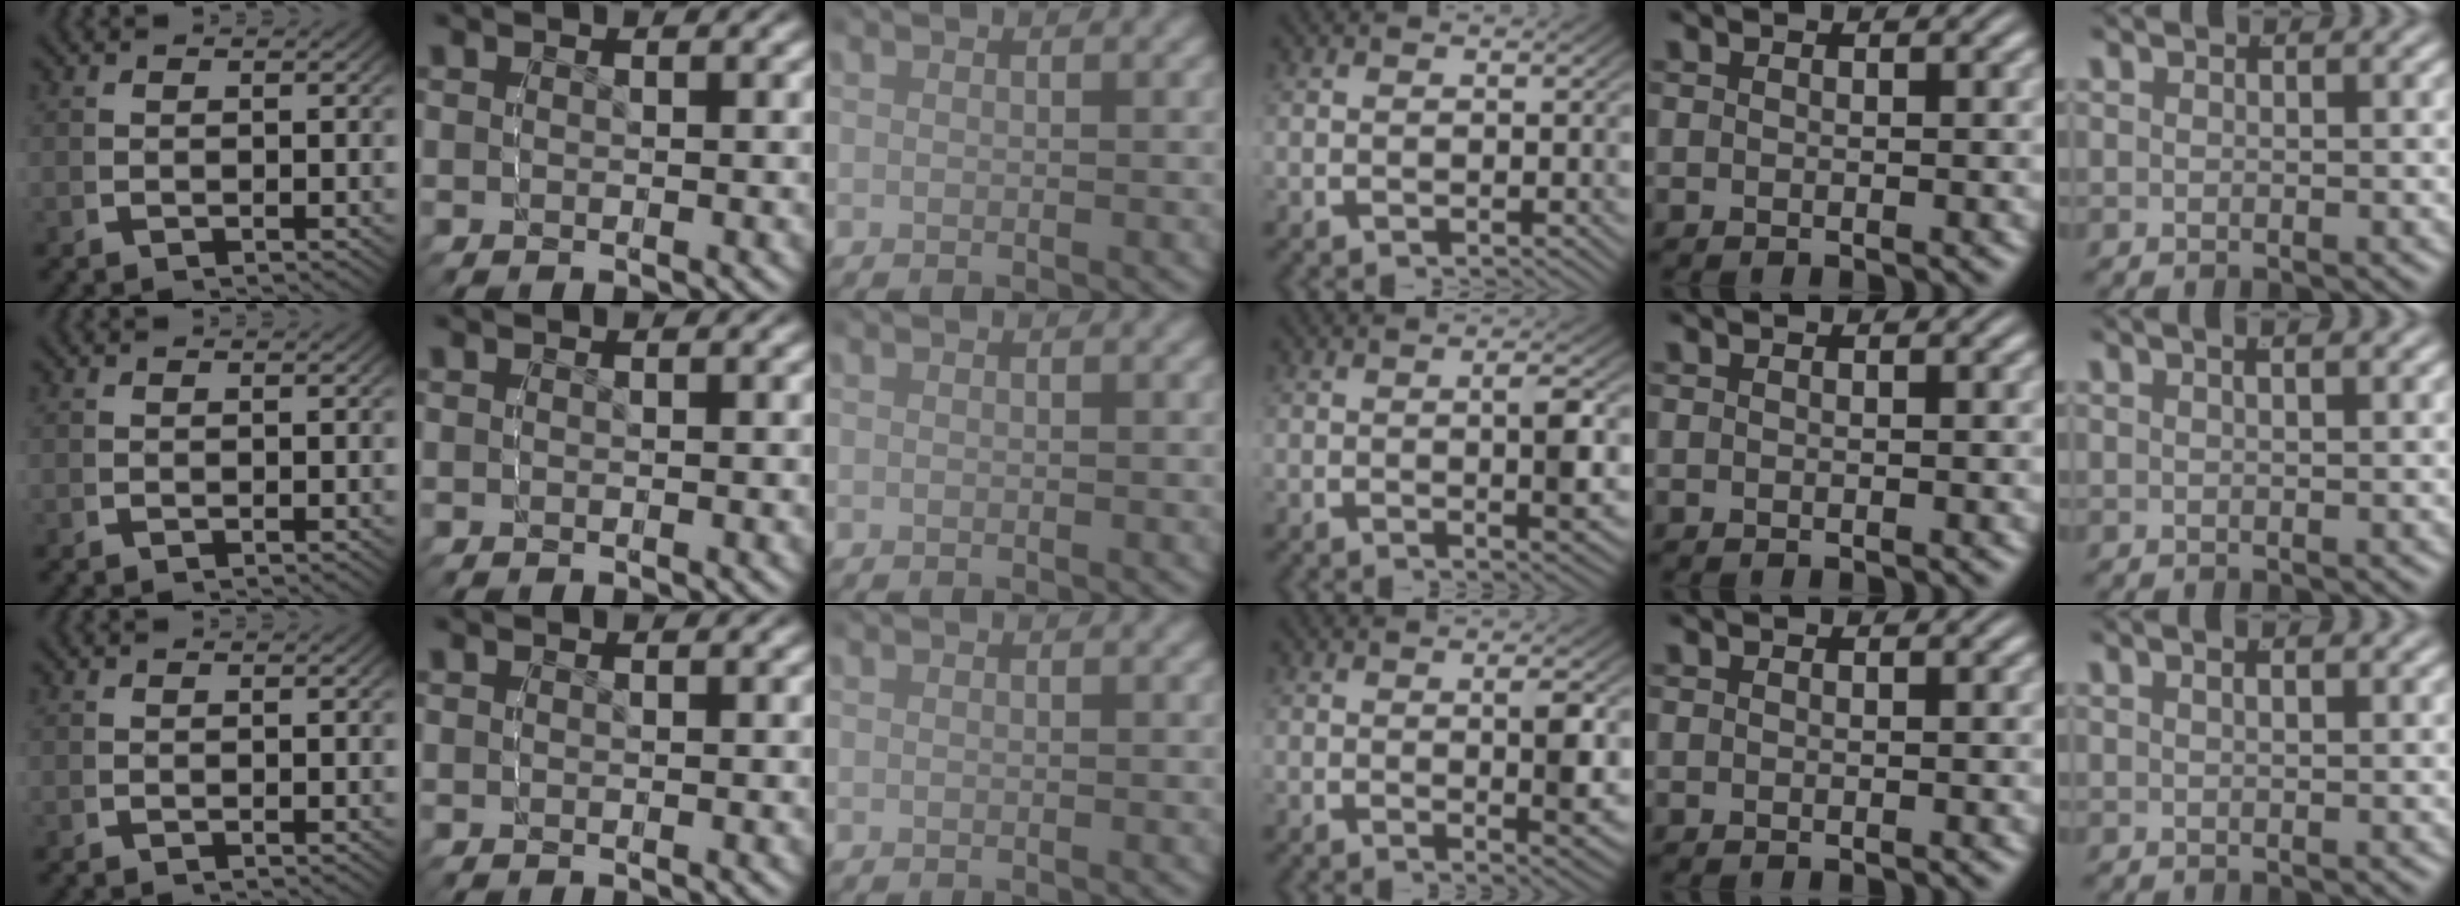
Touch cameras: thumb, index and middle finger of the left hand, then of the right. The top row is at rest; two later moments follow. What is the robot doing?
{"motion": "grasp_and_lifting", "object": "sponge"}